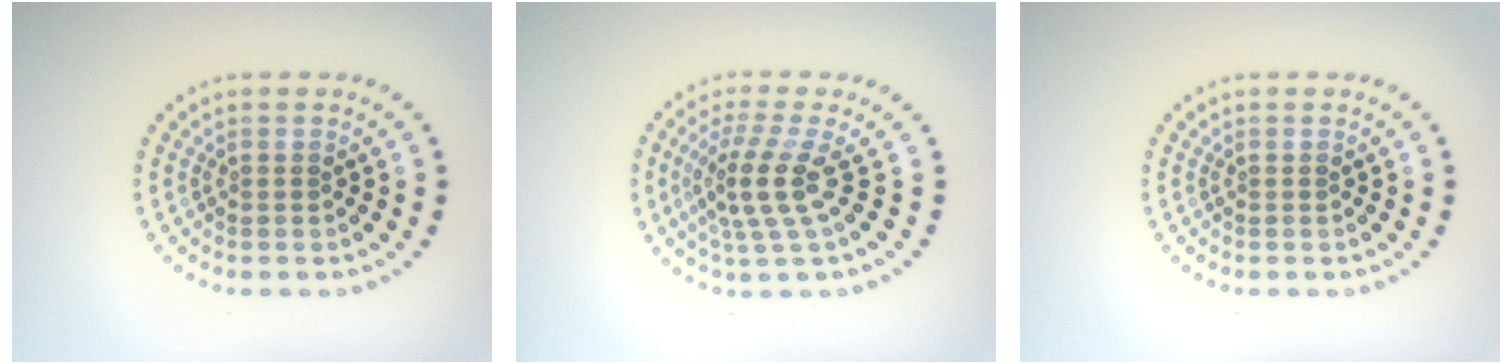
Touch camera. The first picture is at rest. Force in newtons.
{"total": 3.8, "press": 2.7, "slide": 2.6}
{"total": 0.0}